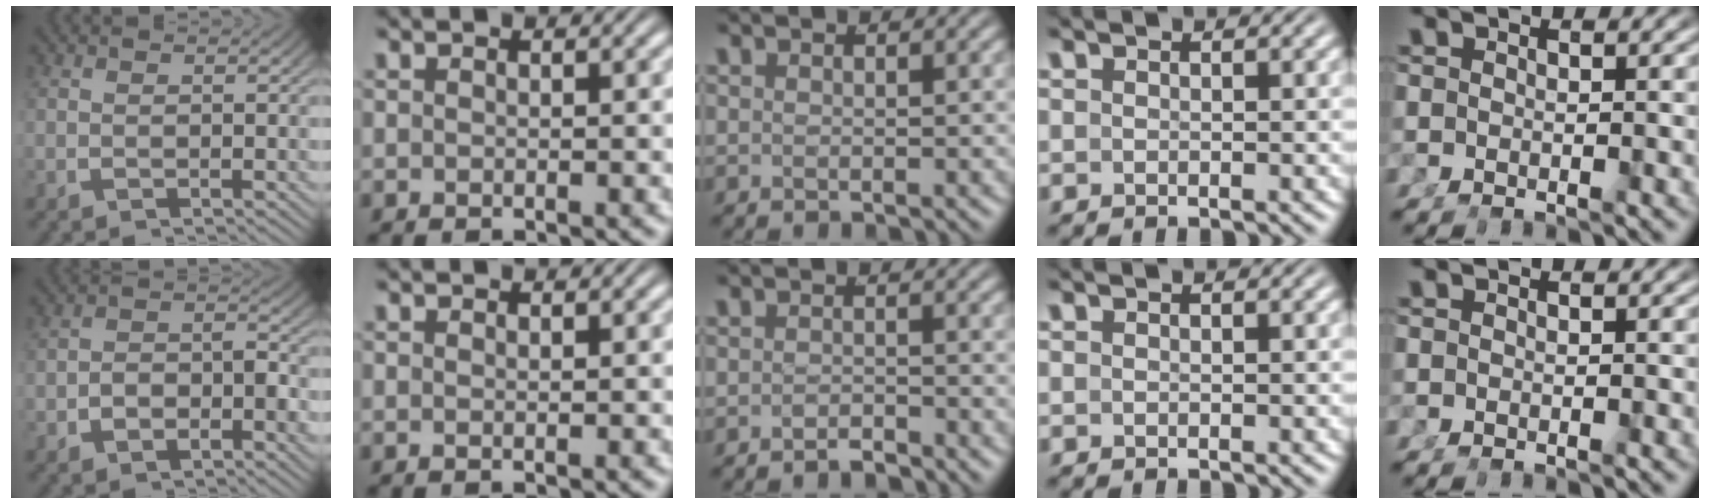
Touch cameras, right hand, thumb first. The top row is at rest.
{"thumb": {"total": 3.0, "force": [-1.1, 1.9, 2.0], "torque": [-0.026, -0.005, -0.017]}, "middle": {"total": 1.7, "force": [-1.7, -0.1, 0.2], "torque": [-0.001, -0.003, -0.028]}}